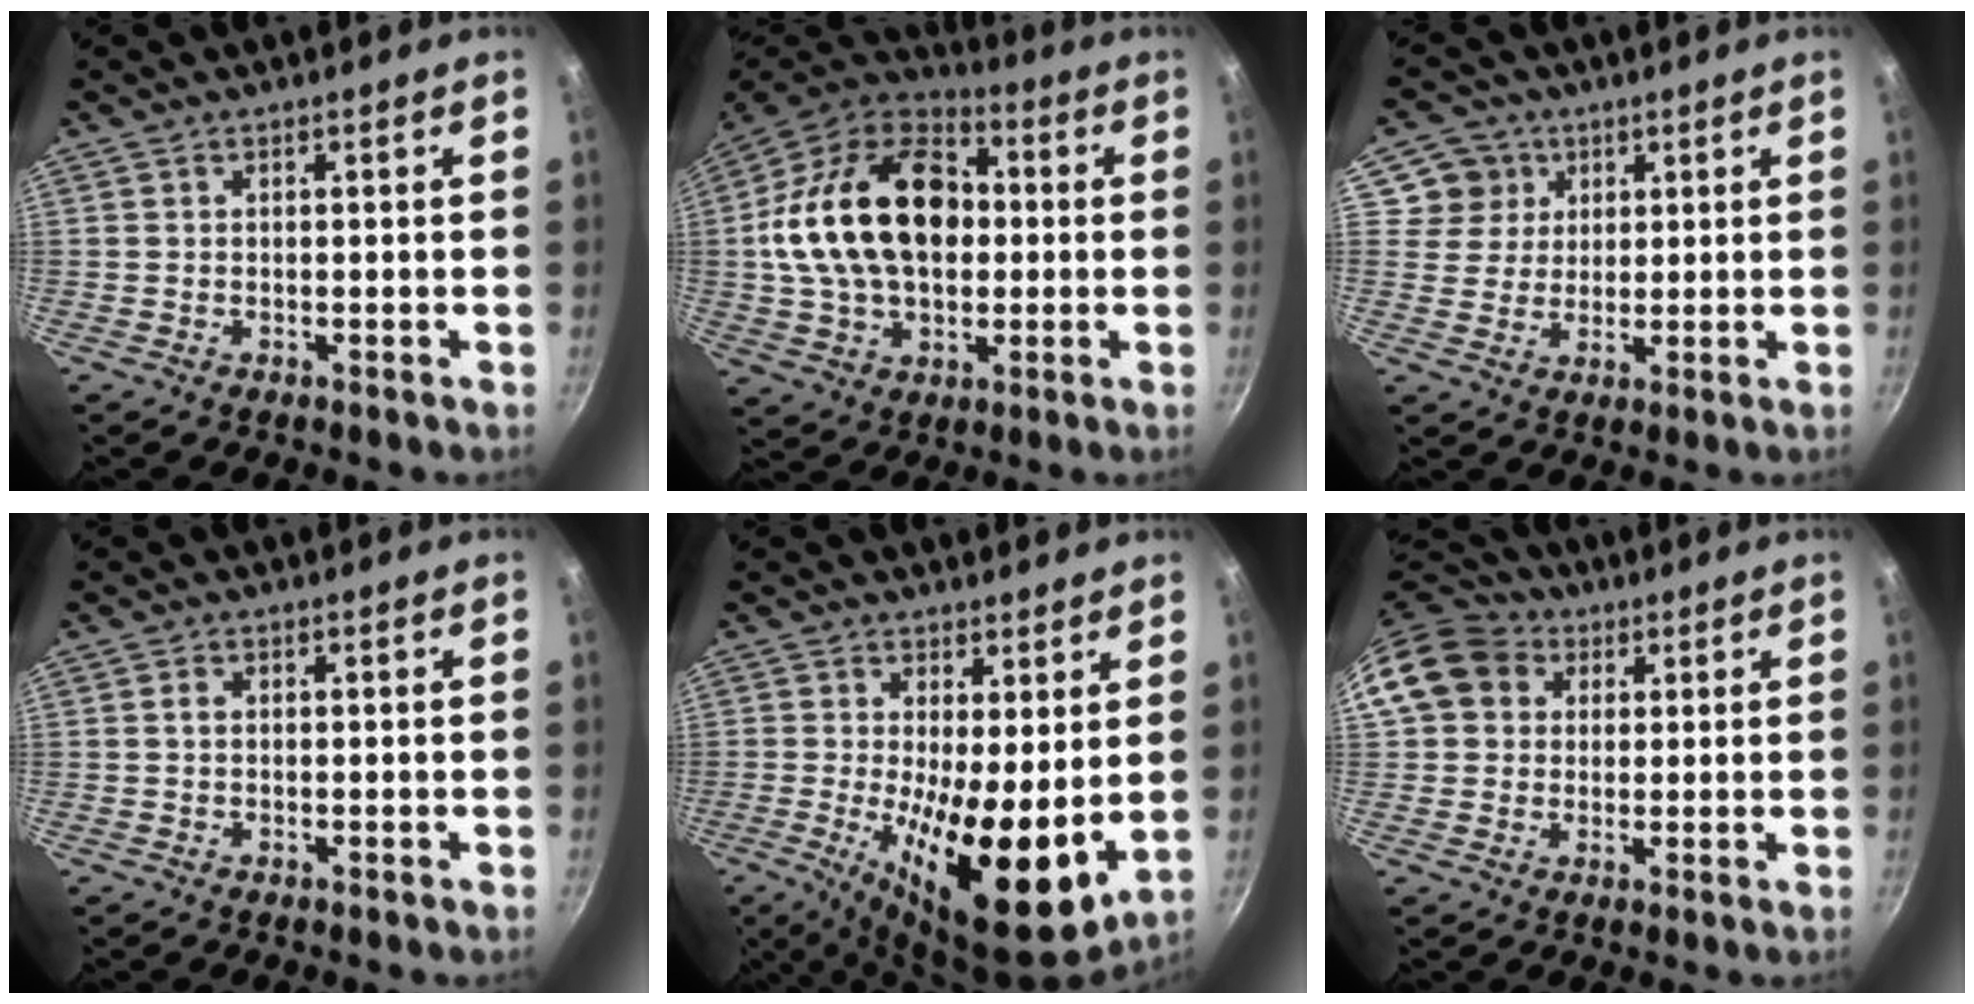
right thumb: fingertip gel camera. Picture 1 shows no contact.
{"total": 24.6, "force": [1.8, 16.6, 18.1], "torque": [-0.301, 0.036, 0.021]}
{"total": 6.9, "force": [2.9, 6.2, 0.9], "torque": [0.023, -0.002, 0.045]}
{"total": 0.9, "force": [0.0, 0.7, 0.6], "torque": [-0.011, 0.004, 0.001]}
{"total": 16.1, "force": [-0.5, 5.6, 15.0], "torque": [-0.222, -0.030, 0.000]}
{"total": 12.4, "force": [3.8, 10.5, 5.4], "torque": [-0.086, 0.024, 0.056]}